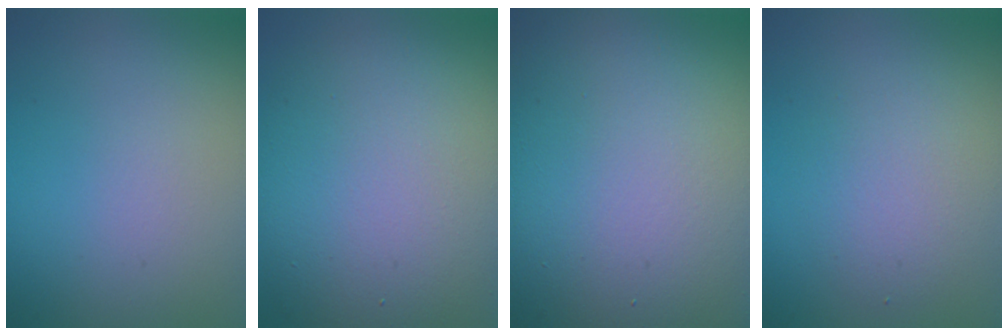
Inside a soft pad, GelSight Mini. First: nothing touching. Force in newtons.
{"total": 11.1, "press": 11.1, "slide": 0.6}
{"total": 27.6, "press": 27.6, "slide": 1.2}
{"total": 2.9, "press": 2.9, "slide": 0.3}